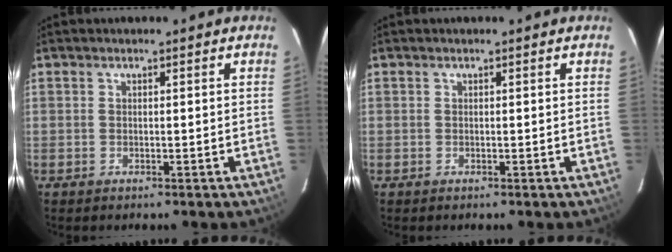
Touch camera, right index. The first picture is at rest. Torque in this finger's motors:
{"motor_torque": [-0.01, 0.00, 0.05, 0.01]}